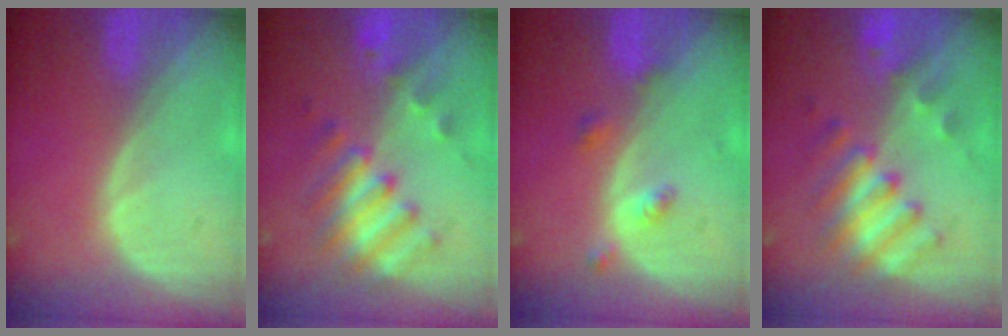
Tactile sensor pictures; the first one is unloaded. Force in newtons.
{"total": 7.2, "press": 7.1, "slide": 1.4}
{"total": 2.9, "press": 2.9, "slide": 0.2}
{"total": 7.4, "press": 7.3, "slide": 1.1}